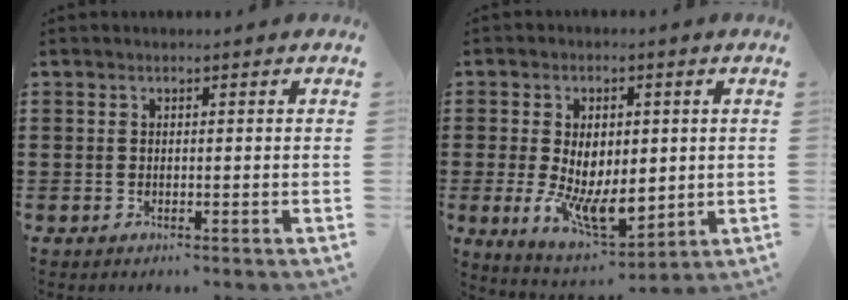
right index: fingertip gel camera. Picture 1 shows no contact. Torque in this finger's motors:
{"motor_torque": [2.14, 0.00, 1.05, 0.21]}